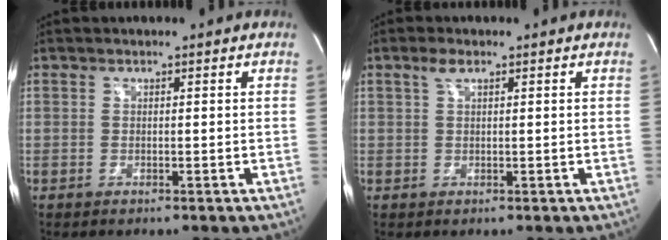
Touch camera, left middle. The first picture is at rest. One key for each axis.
{"total": 1.8, "fx": 1.1, "fy": 0.6, "fz": 1.2, "tx": -0.029, "ty": 0.007, "tz": 0.025}